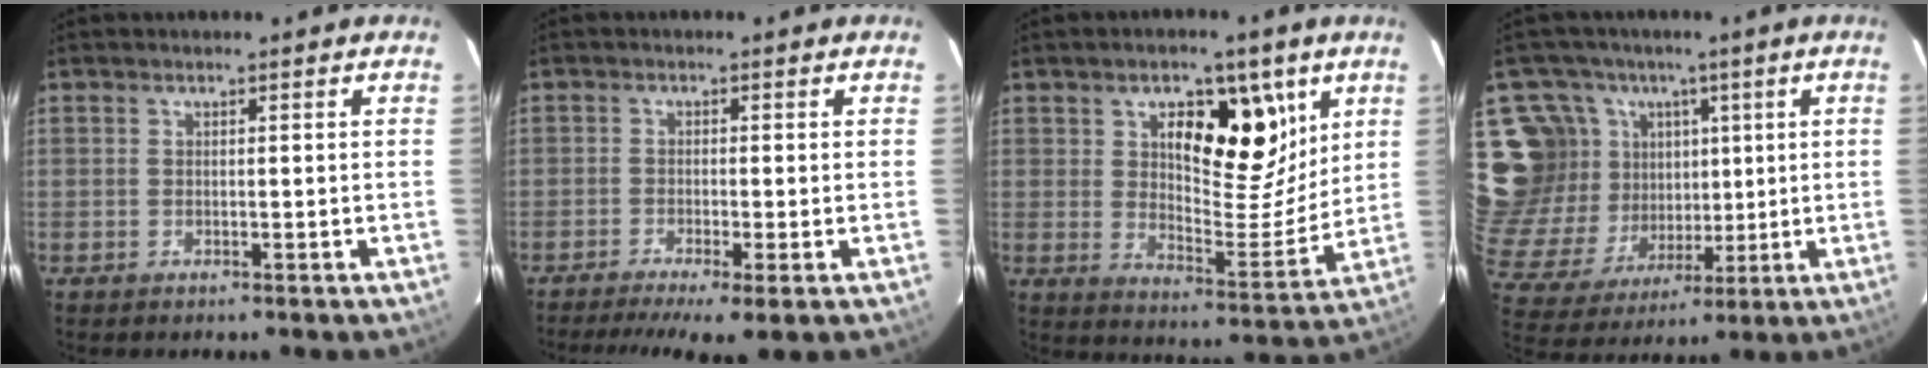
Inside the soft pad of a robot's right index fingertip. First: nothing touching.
{"total": 7.3, "force": [-4.7, 0.8, 5.5], "torque": [-0.093, -0.012, -0.079]}
{"total": 13.5, "force": [5.9, 5.8, 10.7], "torque": [-0.147, 0.002, 0.098]}
{"total": 23.7, "force": [7.3, 19.3, 11.7], "torque": [-0.290, 0.073, 0.161]}